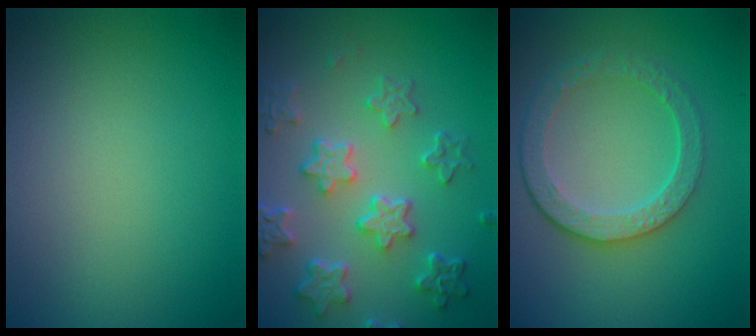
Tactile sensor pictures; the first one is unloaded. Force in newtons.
{"total": 6.0, "press": 4.7, "slide": 3.8}
{"total": 4.8, "press": 3.5, "slide": 3.3}